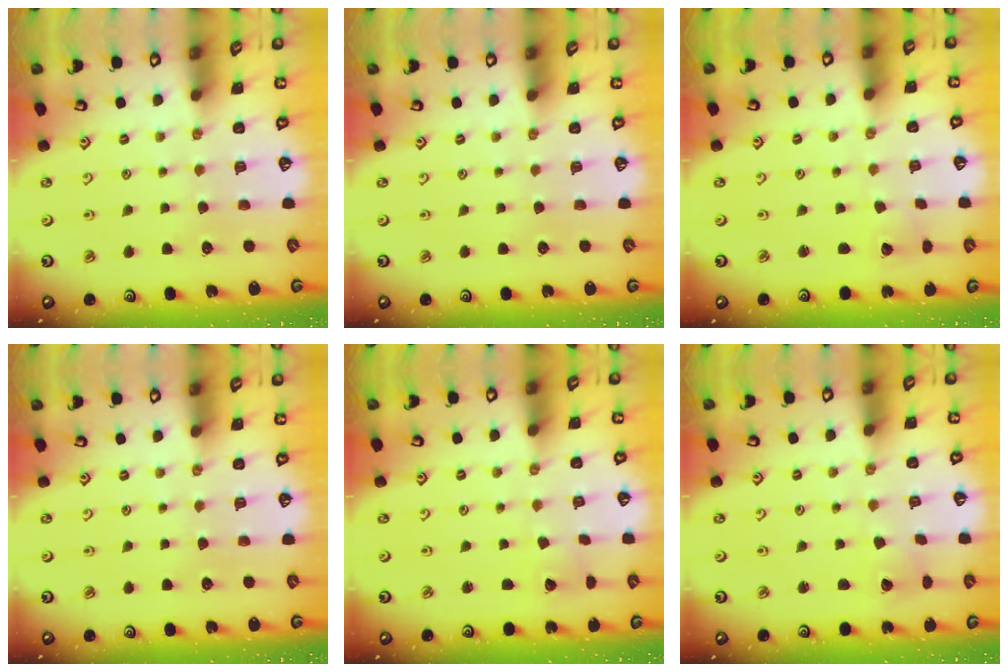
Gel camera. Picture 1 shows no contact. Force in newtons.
{"total": 0.0}
{"total": 1.5, "press": 1.5, "slide": 0.0}
{"total": 0.0}
{"total": 2.6, "press": 2.6, "slide": 0.2}
{"total": 2.6, "press": 2.6, "slide": 0.3}